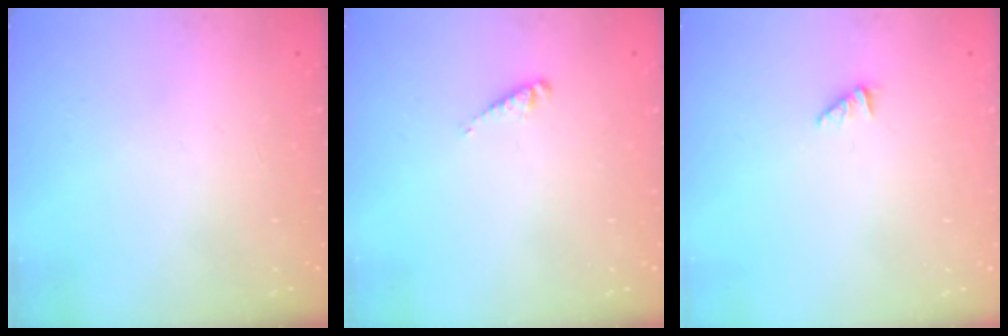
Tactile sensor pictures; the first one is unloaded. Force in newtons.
{"total": 2.8, "press": 2.8, "slide": 0.3}
{"total": 1.2, "press": 1.1, "slide": 0.2}